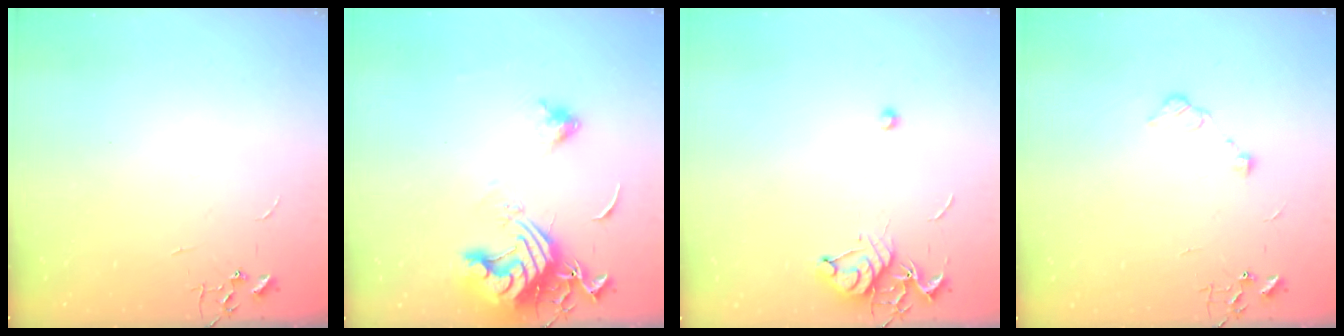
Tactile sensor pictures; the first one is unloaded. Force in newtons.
{"total": 15.0, "press": 14.8, "slide": 1.8}
{"total": 8.0, "press": 7.9, "slide": 0.9}
{"total": 8.1, "press": 8.1, "slide": 0.9}